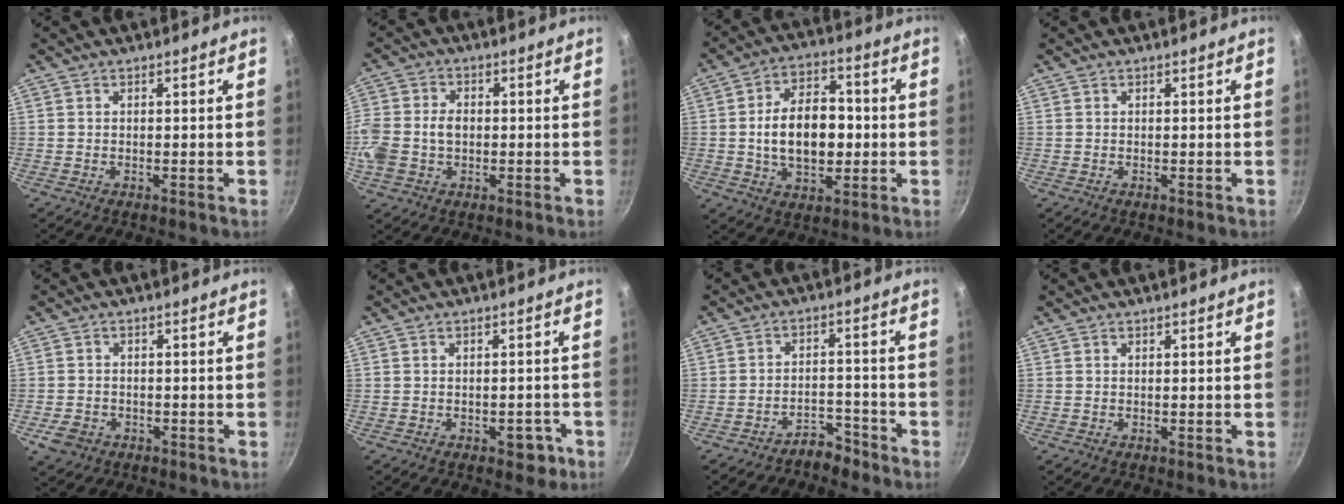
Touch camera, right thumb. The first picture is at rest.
{"total": 10.8, "force": [-0.9, 8.3, 6.9], "torque": [-0.153, 0.023, -0.023]}
{"total": 14.4, "force": [-0.7, 9.3, 11.0], "torque": [-0.153, 0.018, -0.012]}
{"total": 0.0}
{"total": 4.2, "force": [-1.9, 3.3, 1.8], "torque": [-0.038, 0.017, -0.027]}
{"total": 3.8, "force": [-1.8, 2.2, 2.5], "torque": [-0.009, 0.018, -0.013]}
{"total": 4.9, "force": [-4.2, 2.2, 1.3], "torque": [0.002, 0.044, -0.067]}
{"total": 0.0}